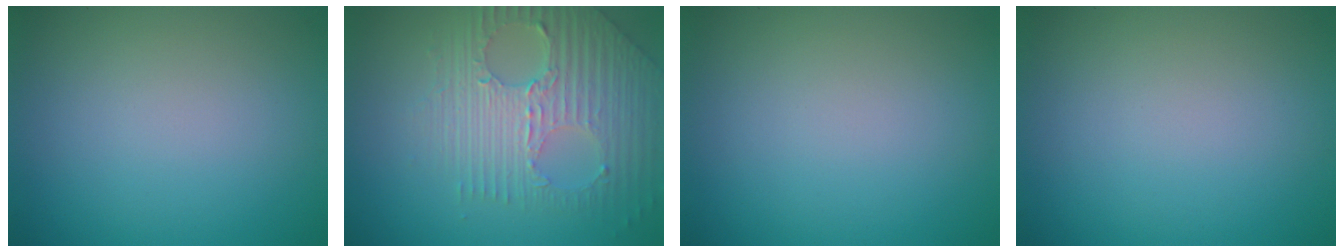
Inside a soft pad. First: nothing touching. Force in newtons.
{"total": 7.2, "press": 5.0, "slide": 5.3}
{"total": 0.0}
{"total": 0.0}